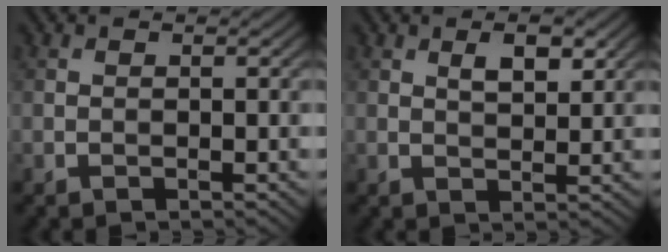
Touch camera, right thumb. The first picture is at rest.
{"total": 3.1, "force": [1.5, 1.4, 2.4], "torque": [-0.042, -0.001, 0.027]}